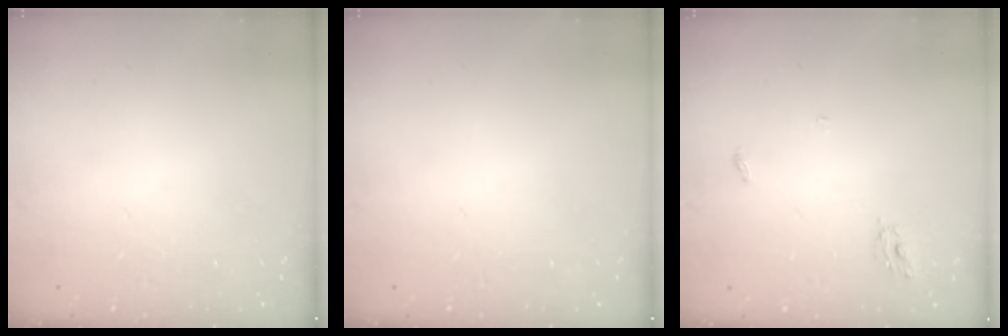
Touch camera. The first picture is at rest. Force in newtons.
{"total": 0.0}
{"total": 4.0, "press": 4.0, "slide": 0.3}